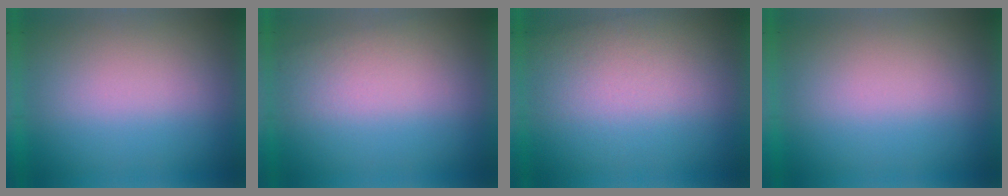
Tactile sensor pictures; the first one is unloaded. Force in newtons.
{"total": 1.0}
{"total": 2.4}
{"total": 0.0}